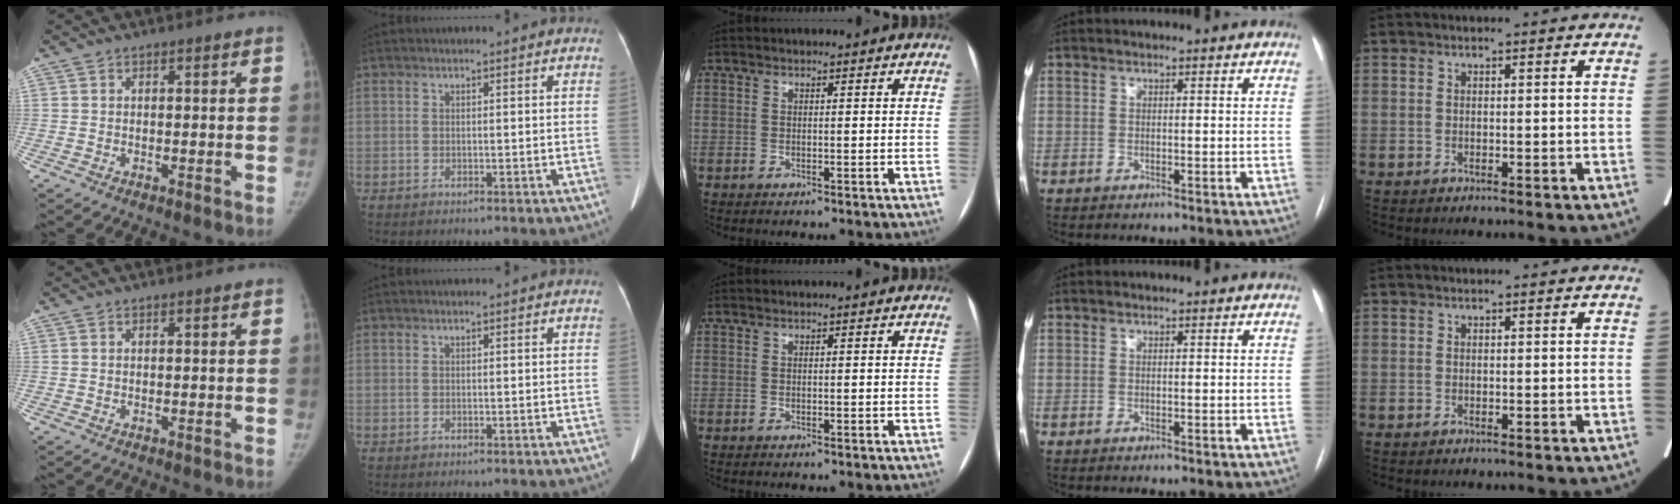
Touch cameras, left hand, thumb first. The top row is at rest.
{}